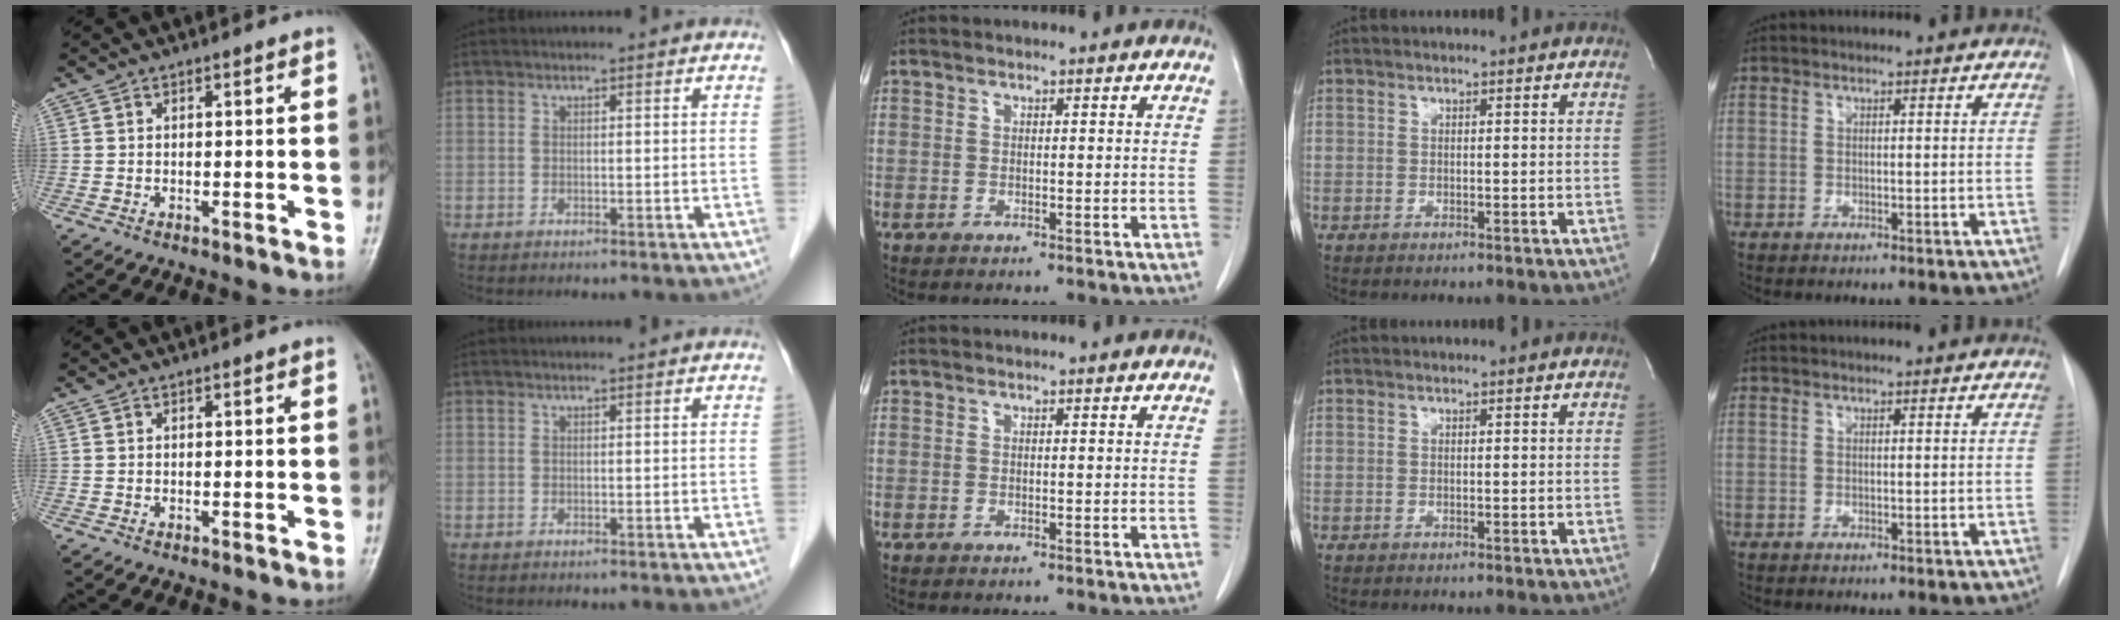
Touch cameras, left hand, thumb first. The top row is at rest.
{}